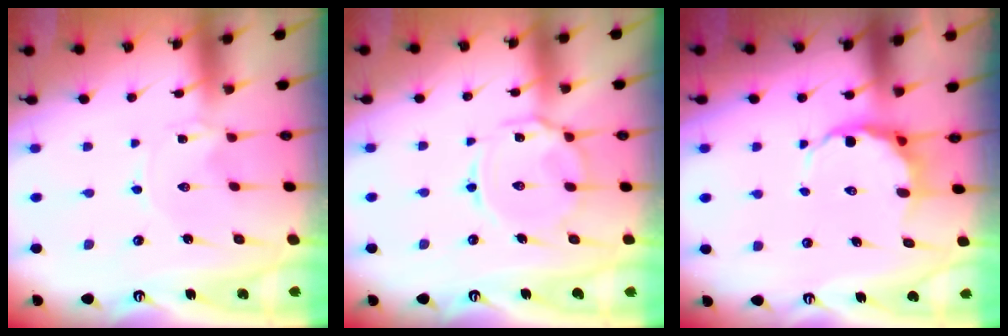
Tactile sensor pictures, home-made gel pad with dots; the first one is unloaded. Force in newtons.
{"total": 11.1, "press": 11.0, "slide": 1.0}
{"total": 6.5, "press": 6.3, "slide": 1.5}